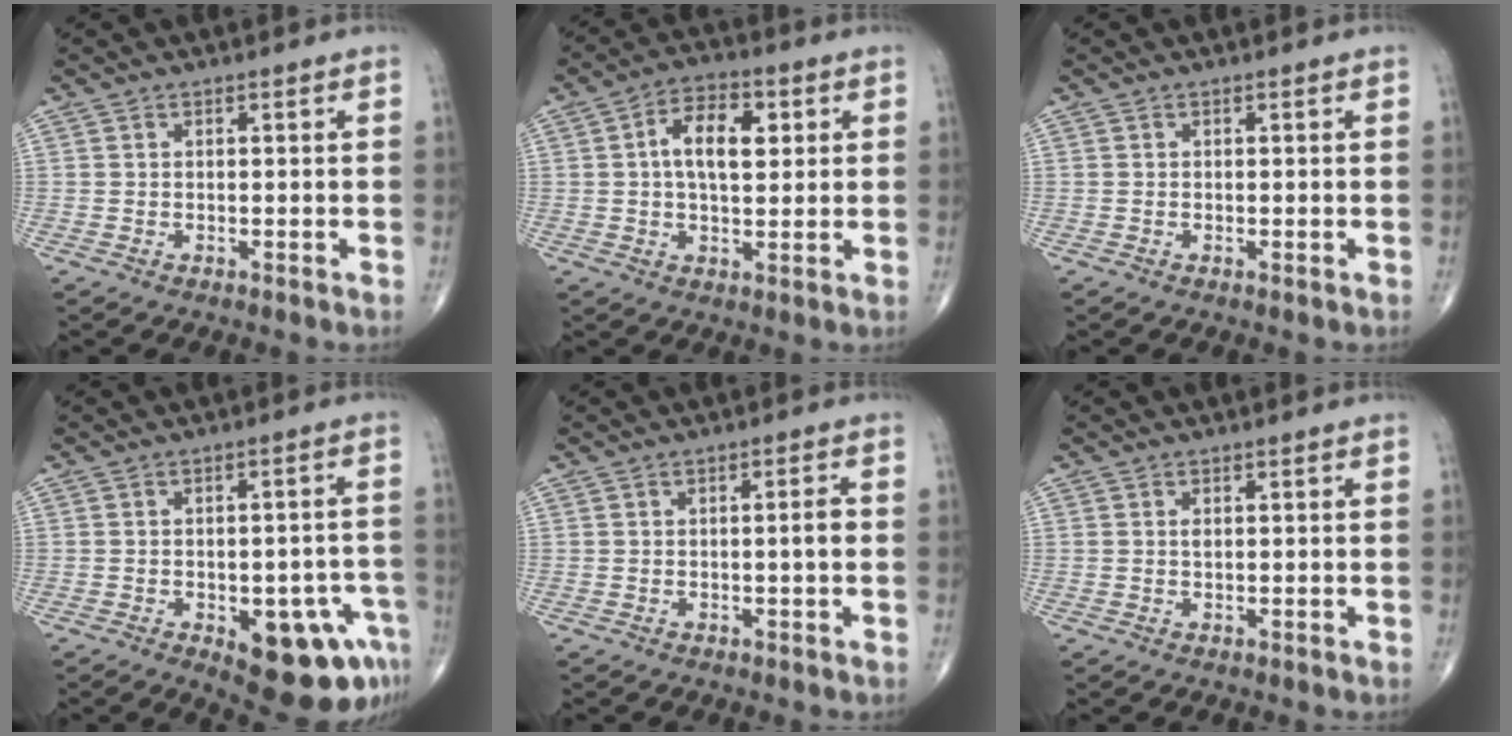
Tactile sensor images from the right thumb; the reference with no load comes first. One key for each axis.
{"total": 9.6, "fx": 2.0, "fy": 5.1, "fz": 7.9, "tx": -0.117, "ty": 0.008, "tz": 0.028}
{"total": 0.0}
{"total": 14.3, "fx": -6.1, "fy": 6.4, "fz": 11.2, "tx": -0.102, "ty": 0.031, "tz": -0.062}
{"total": 1.1, "fx": -0.1, "fy": 0.4, "fz": 1.0, "tx": -0.009, "ty": 0.002, "tz": -0.003}
{"total": 0.7, "fx": 0.2, "fy": 0.3, "fz": 0.6, "tx": -0.009, "ty": 0.000, "tz": 0.004}